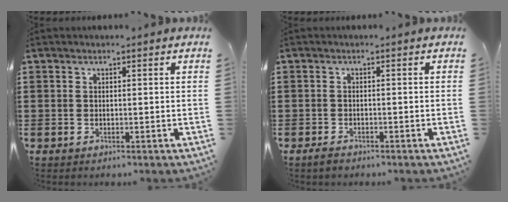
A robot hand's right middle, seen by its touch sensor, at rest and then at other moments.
{"total": 1.1, "force": [-0.9, 0.5, 0.5], "torque": [-0.013, -0.001, -0.018]}